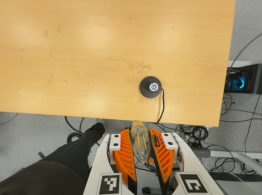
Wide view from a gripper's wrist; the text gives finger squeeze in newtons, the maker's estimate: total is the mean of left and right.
{"total": 12.4, "left": 13.8, "right": 11.0}